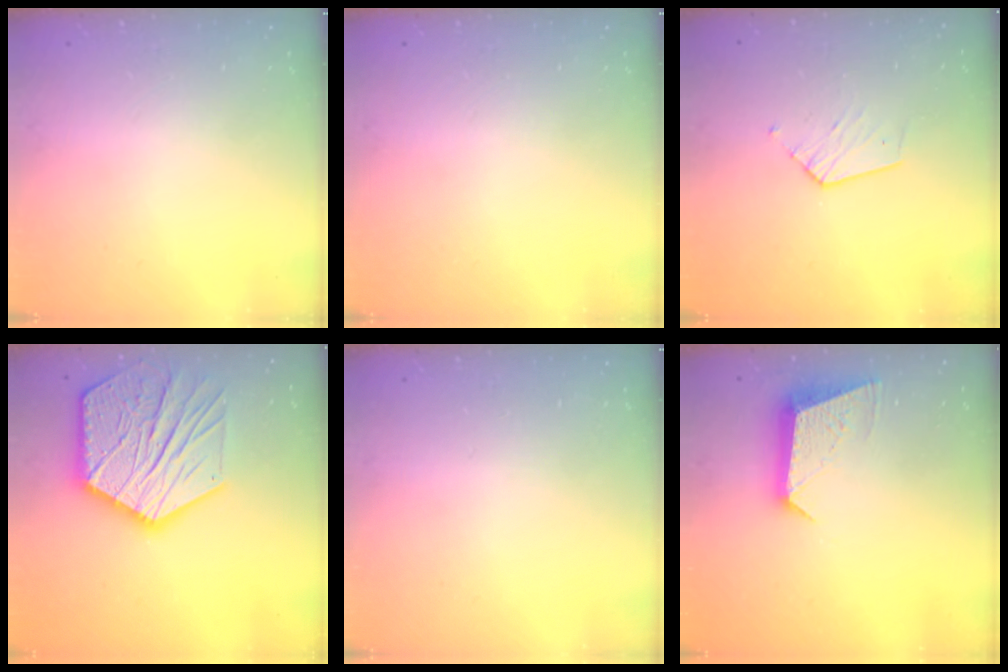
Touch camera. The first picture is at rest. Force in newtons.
{"total": 0.0}
{"total": 6.0, "press": 6.0, "slide": 0.5}
{"total": 25.4, "press": 25.3, "slide": 2.1}
{"total": 0.0}
{"total": 10.3, "press": 10.3, "slide": 0.5}